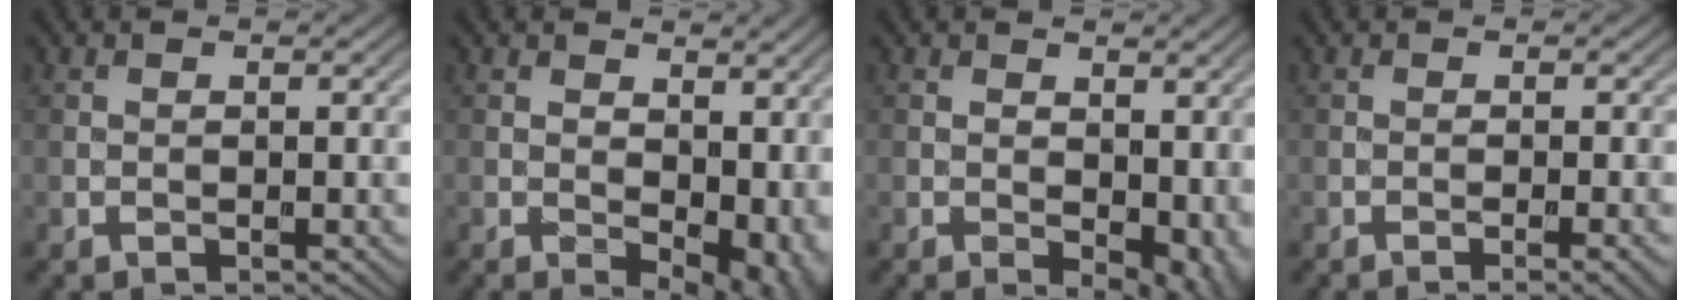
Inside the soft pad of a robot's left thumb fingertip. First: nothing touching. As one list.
[{"total": 9.9, "force": [0.2, 6.1, 7.8], "torque": [-0.099, -0.022, 0.028]}, {"total": 6.7, "force": [-0.5, 4.0, 5.3], "torque": [-0.068, -0.018, 0.005]}, {"total": 2.7, "force": [-1.2, 0.4, 2.3], "torque": [-0.028, 0.006, -0.022]}]